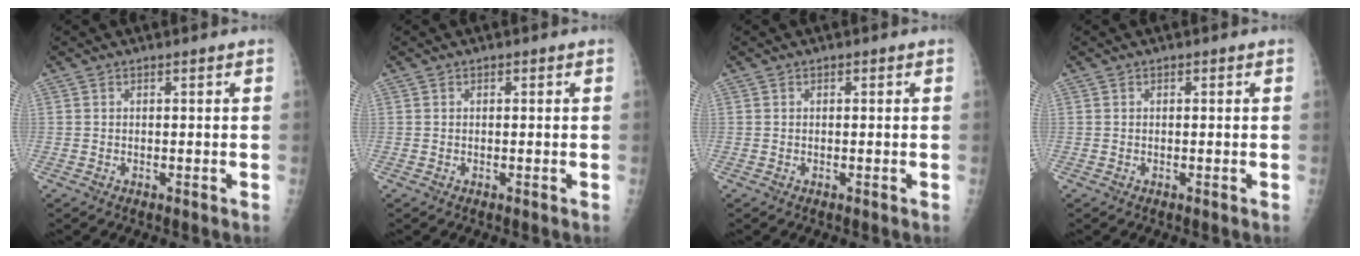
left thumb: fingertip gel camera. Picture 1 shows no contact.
{"total": 0.0}
{"total": 0.0}
{"total": 0.0}